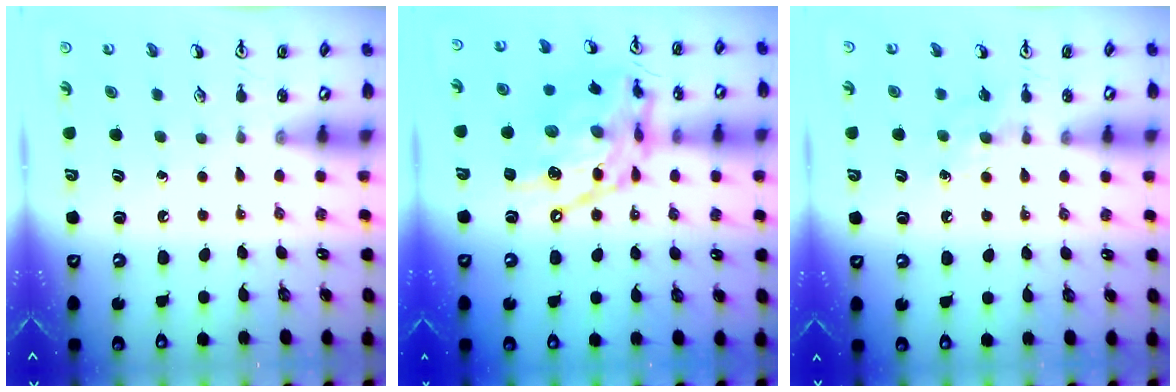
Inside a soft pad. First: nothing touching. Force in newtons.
{"total": 19.7, "press": 19.6, "slide": 1.7}
{"total": 5.8, "press": 5.8, "slide": 0.7}